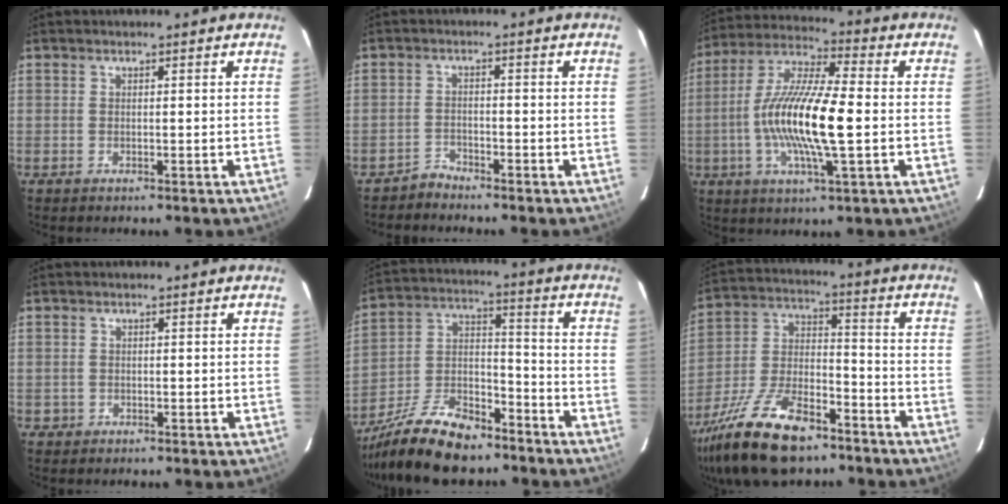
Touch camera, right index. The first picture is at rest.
{"total": 2.3, "force": [-2.2, 0.6, -0.4], "torque": [0.007, 0.005, -0.044]}
{"total": 16.2, "force": [-2.0, 3.0, 15.8], "torque": [-0.307, 0.000, -0.046]}
{"total": 1.2, "force": [-0.4, 1.1, 0.0], "torque": [0.000, 0.005, -0.002]}
{"total": 18.1, "force": [-13.6, 7.3, 9.4], "torque": [-0.204, 0.000, -0.238]}
{"total": 21.2, "force": [-14.6, 8.8, 12.5], "torque": [-0.262, -0.013, -0.255]}